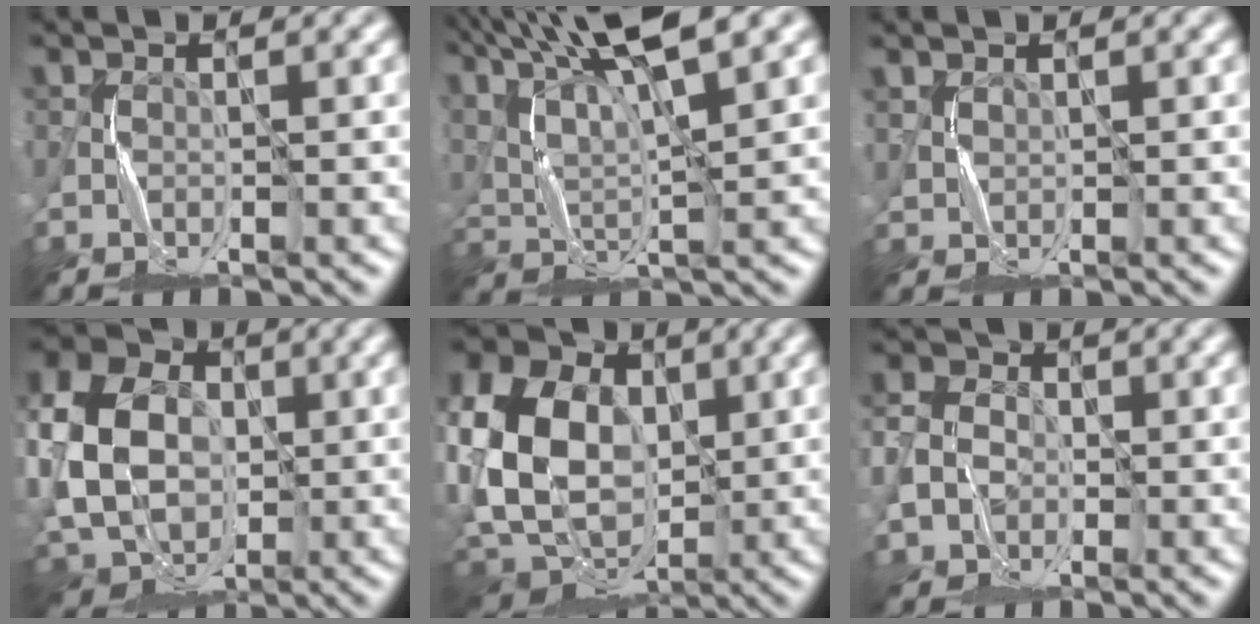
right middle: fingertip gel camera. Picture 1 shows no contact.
{"total": 12.0, "force": [7.6, 2.9, 8.8], "torque": [-0.187, 0.016, 0.124]}
{"total": 1.1, "force": [0.8, 0.5, 0.4], "torque": [-0.013, 0.001, 0.024]}
{"total": 15.2, "force": [0.0, 12.0, 9.4], "torque": [-0.220, 0.011, -0.021]}
{"total": 14.2, "force": [0.9, 10.6, 9.4], "torque": [-0.222, 0.009, 0.018]}
{"total": 4.5, "force": [-0.9, 3.7, 2.3], "torque": [-0.043, 0.003, -0.022]}